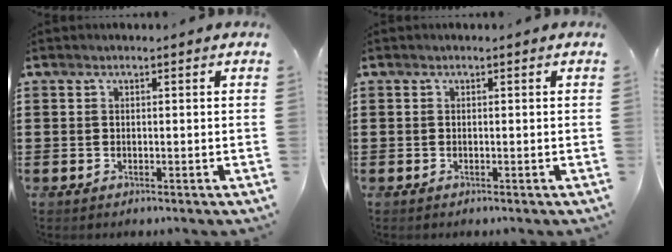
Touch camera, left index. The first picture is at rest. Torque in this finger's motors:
{"motor_torque": [0.01, 0.00, -0.02, -0.01]}